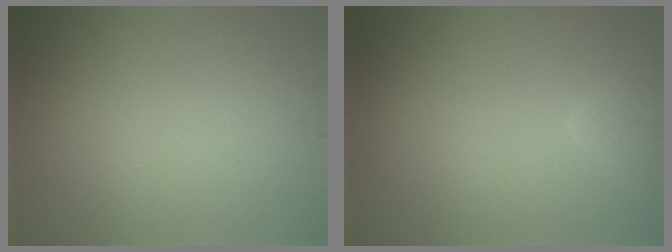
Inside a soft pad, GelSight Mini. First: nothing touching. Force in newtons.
{"total": 1.7, "press": 1.7, "slide": 0.1}